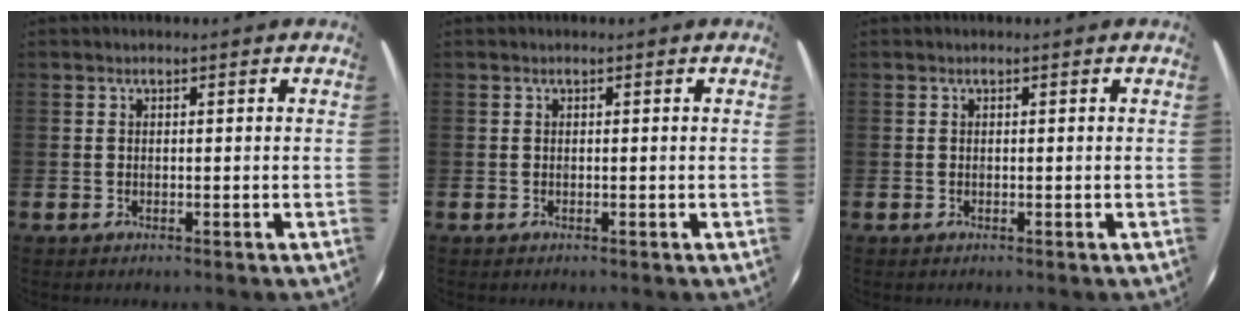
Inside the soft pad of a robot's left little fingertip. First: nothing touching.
{"total": 0.0}
{"total": 0.0}